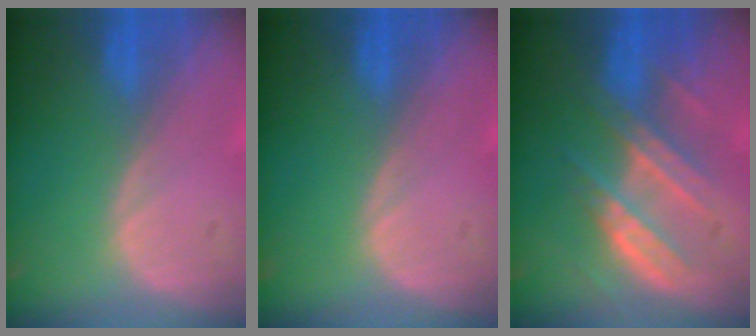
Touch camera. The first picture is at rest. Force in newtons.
{"total": 0.0}
{"total": 7.5, "press": 7.2, "slide": 1.9}